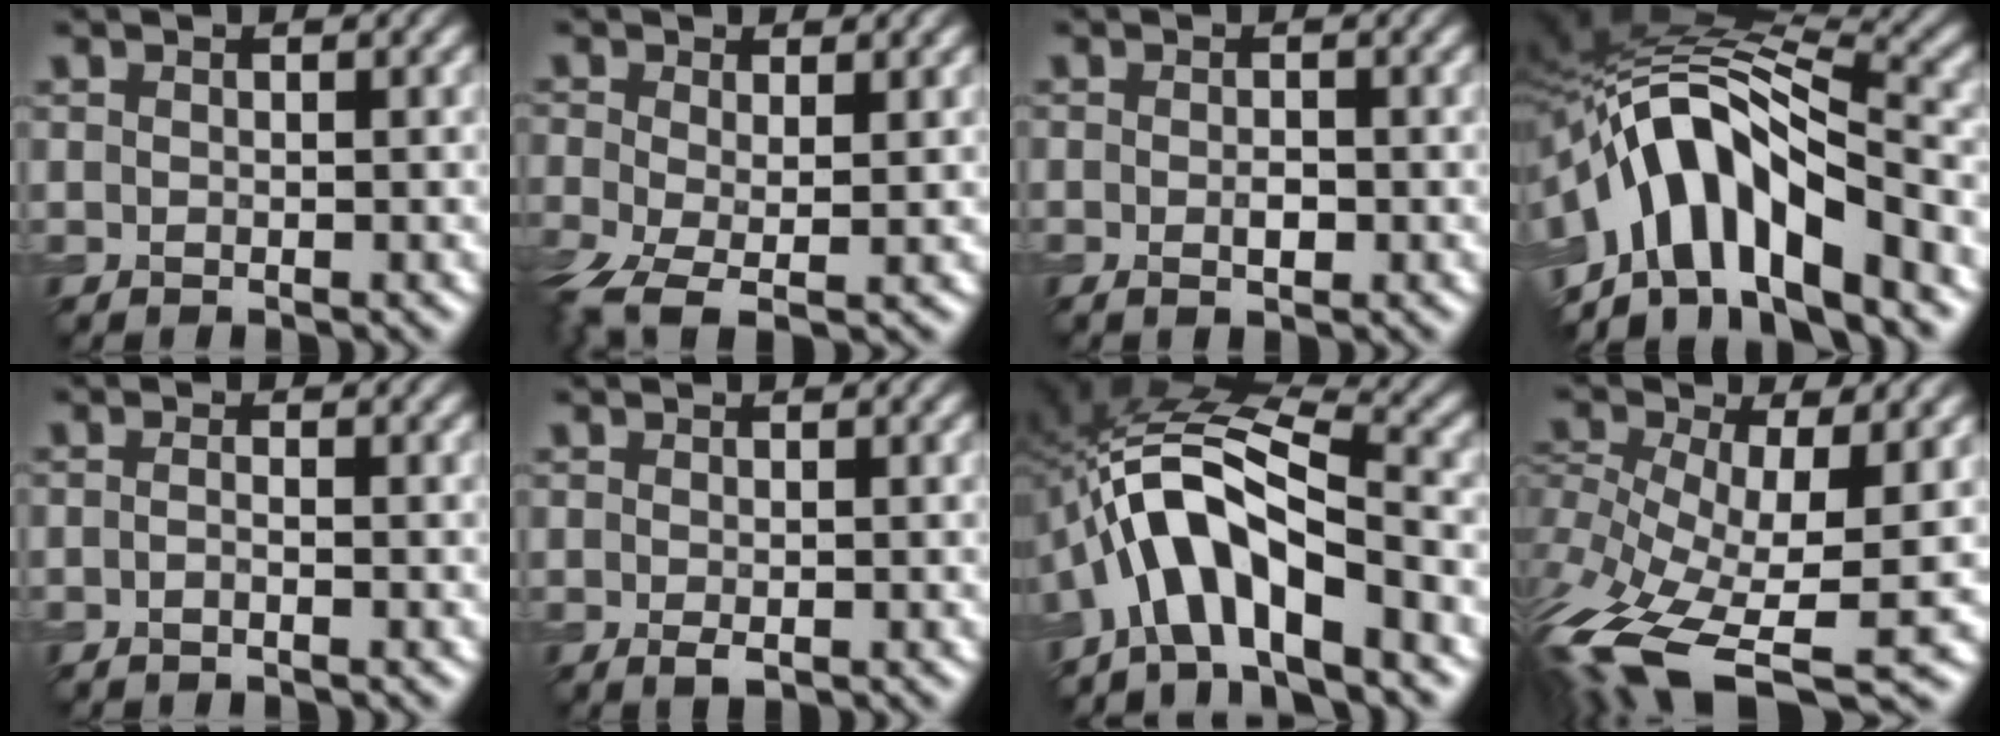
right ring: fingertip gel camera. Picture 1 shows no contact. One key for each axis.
{"total": 4.8, "fx": -1.8, "fy": 2.3, "fz": 3.8, "tx": -0.099, "ty": -0.018, "tz": -0.038}
{"total": 1.3, "fx": -0.6, "fy": 0.5, "fz": 1.1, "tx": -0.018, "ty": -0.003, "tz": -0.011}
{"total": 11.1, "fx": -5.1, "fy": 4.8, "fz": 8.7, "tx": -0.133, "ty": 0.021, "tz": -0.096}
{"total": 0.8, "fx": -0.5, "fy": 0.1, "fz": 0.6, "tx": -0.001, "ty": -0.012, "tz": -0.015}
{"total": 0.7, "fx": -0.2, "fy": 0.3, "fz": 0.6, "tx": -0.012, "ty": -0.003, "tz": -0.001}
{"total": 8.6, "fx": -4.2, "fy": 2.8, "fz": 7.0, "tx": -0.124, "ty": 0.024, "tz": -0.089}
{"total": 14.0, "fx": -5.1, "fy": 6.2, "fz": 11.5, "tx": -0.276, "ty": -0.020, "tz": -0.084}